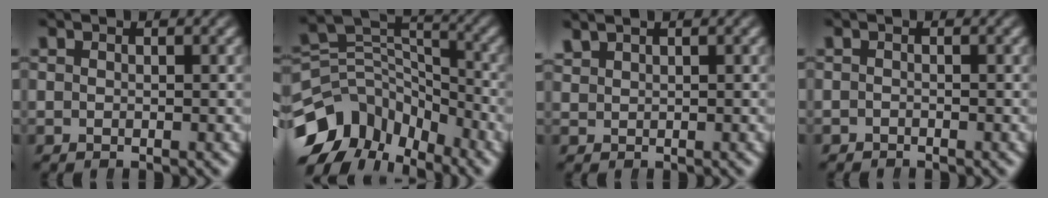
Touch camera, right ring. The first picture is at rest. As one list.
[{"total": 10.8, "force": [-3.5, 8.3, 6.0], "torque": [-0.107, -0.037, -0.052]}, {"total": 1.3, "force": [1.3, 0.0, -0.1], "torque": [-0.002, 0.004, 0.030]}, {"total": 0.8, "force": [-0.7, 0.0, -0.3], "torque": [0.003, -0.005, -0.010]}]